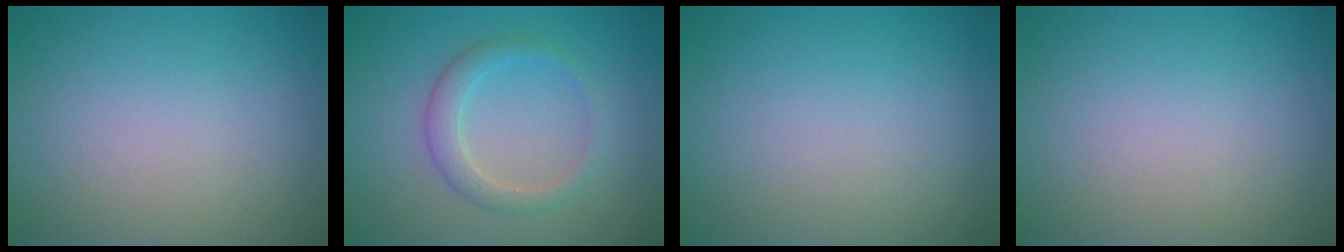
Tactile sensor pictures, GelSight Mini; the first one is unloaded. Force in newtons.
{"total": 2.6, "press": 2.6, "slide": 0.2}
{"total": 0.0}
{"total": 0.0}